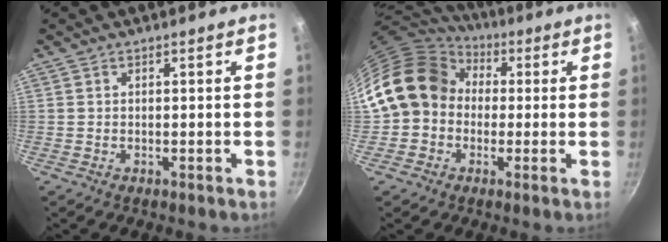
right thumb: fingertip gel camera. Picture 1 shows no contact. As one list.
[{"total": 15.2, "force": [1.2, 13.0, 7.8], "torque": [-0.113, 0.041, 0.007]}]